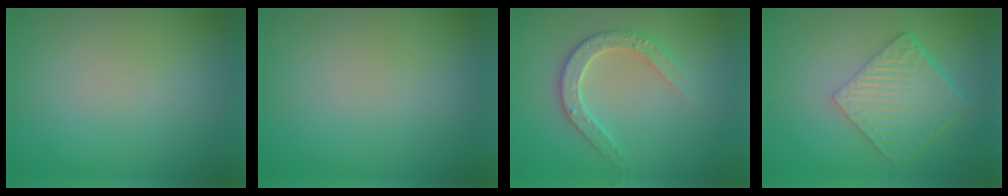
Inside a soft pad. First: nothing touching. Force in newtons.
{"total": 0.0}
{"total": 2.9, "press": 2.9, "slide": 0.5}
{"total": 6.2, "press": 4.3, "slide": 4.4}